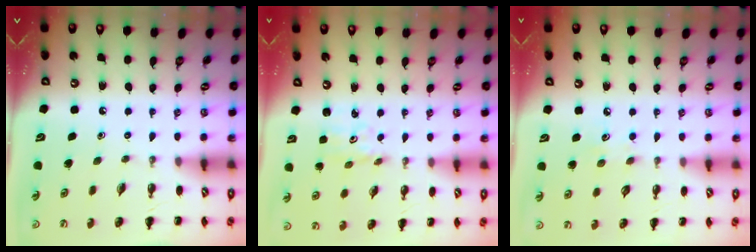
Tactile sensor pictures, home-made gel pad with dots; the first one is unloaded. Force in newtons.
{"total": 1.8, "press": 1.8, "slide": 0.5}
{"total": 3.7, "press": 3.5, "slide": 0.9}